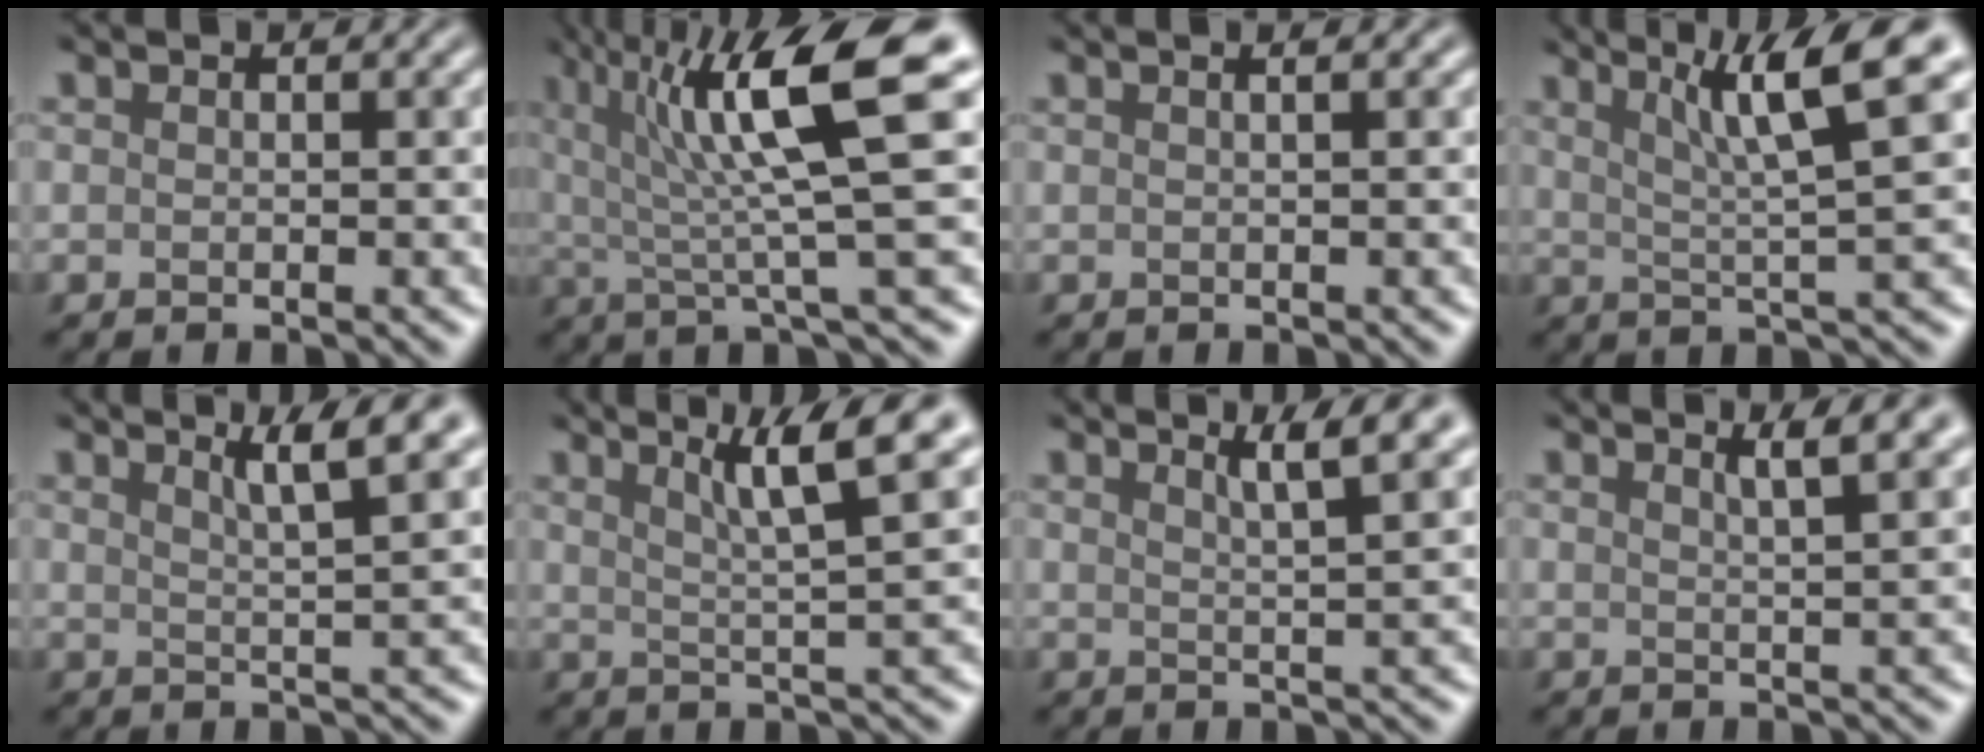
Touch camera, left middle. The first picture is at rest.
{"total": 11.2, "force": [3.9, 2.2, 10.3], "torque": [-0.160, 0.008, 0.066]}
{"total": 2.6, "force": [1.2, 1.3, 1.9], "torque": [-0.004, 0.010, -0.017]}
{"total": 8.3, "force": [3.8, 1.2, 7.3], "torque": [-0.109, 0.019, 0.064]}
{"total": 4.9, "force": [3.0, 0.7, 3.9], "torque": [-0.054, 0.011, 0.046]}
{"total": 6.7, "force": [3.2, 0.7, 5.8], "torque": [-0.088, 0.014, 0.056]}
{"total": 4.4, "force": [2.7, 0.7, 3.4], "torque": [-0.043, 0.012, 0.038]}
{"total": 4.5, "force": [2.7, 1.1, 3.4], "torque": [-0.027, 0.022, 0.017]}